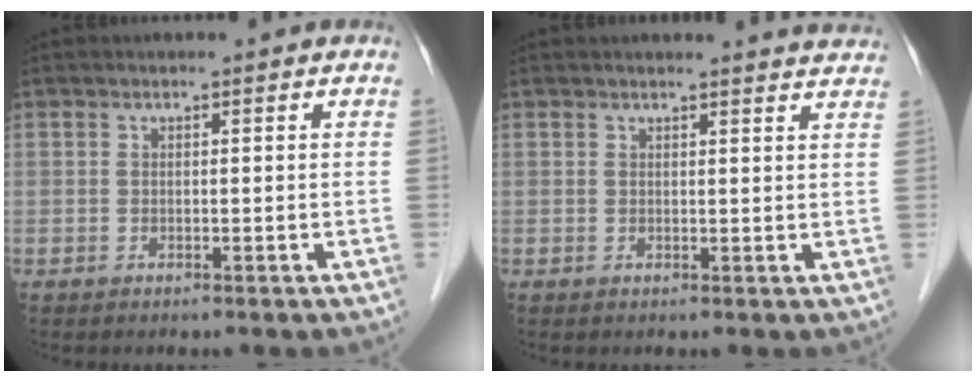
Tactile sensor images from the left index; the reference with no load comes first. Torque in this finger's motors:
{"motor_torque": [0.62, -0.95, 0.02, 0.01]}